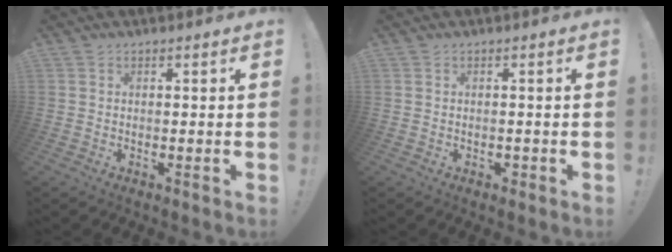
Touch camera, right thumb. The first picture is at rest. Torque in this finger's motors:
{"motor_torque": [0.07, -0.28, -0.14, 0.06, -0.03]}